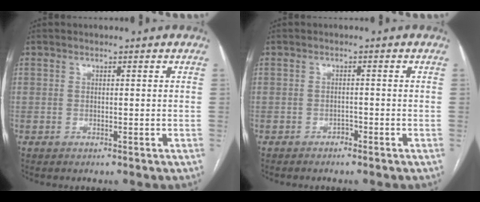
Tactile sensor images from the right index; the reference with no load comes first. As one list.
[{"total": 1.1, "force": [-0.9, 0.3, 0.4], "torque": [-0.007, 0.002, -0.015]}]